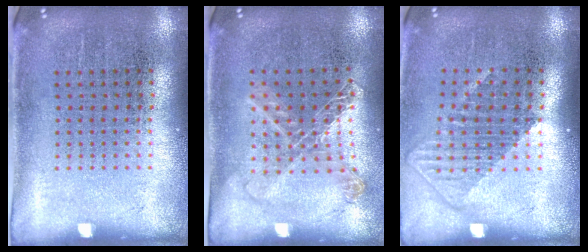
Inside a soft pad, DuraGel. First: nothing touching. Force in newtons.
{"total": 1.2, "press": 1.1, "slide": 0.2}
{"total": 1.3, "press": 1.0, "slide": 0.8}